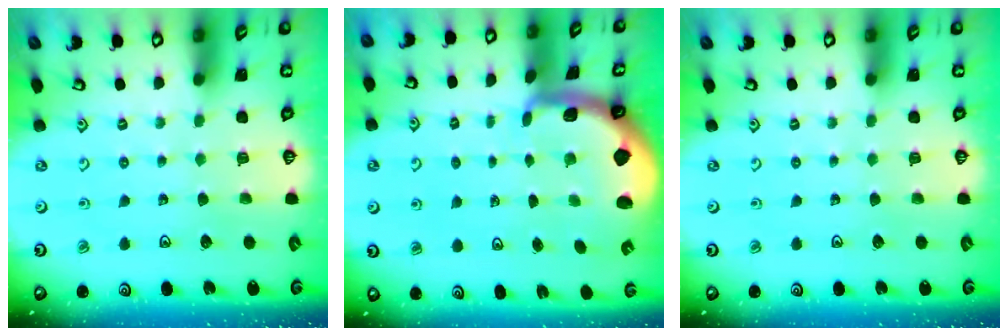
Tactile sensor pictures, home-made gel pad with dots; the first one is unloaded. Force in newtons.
{"total": 1.7, "press": 1.7, "slide": 0.4}
{"total": 0.0}